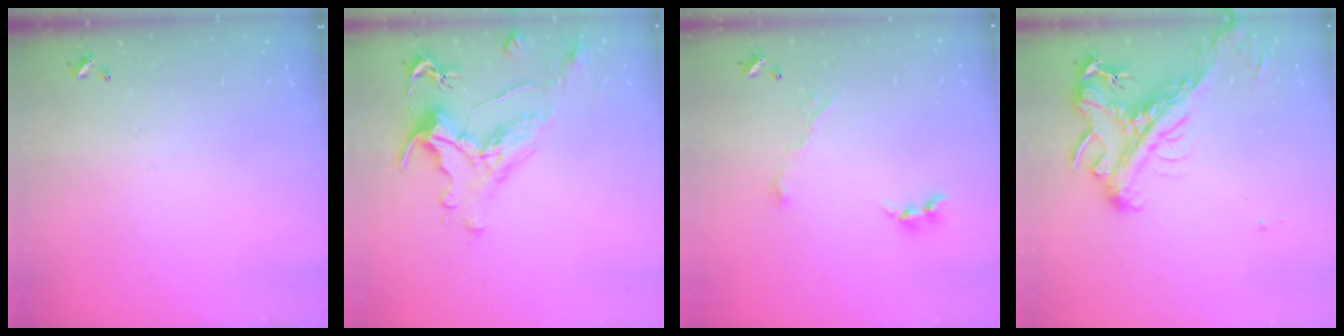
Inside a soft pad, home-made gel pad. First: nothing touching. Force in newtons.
{"total": 1.4, "press": 0.2, "slide": 1.4}
{"total": 2.9, "press": 2.8, "slide": 0.4}
{"total": 2.6, "press": 2.2, "slide": 1.4}